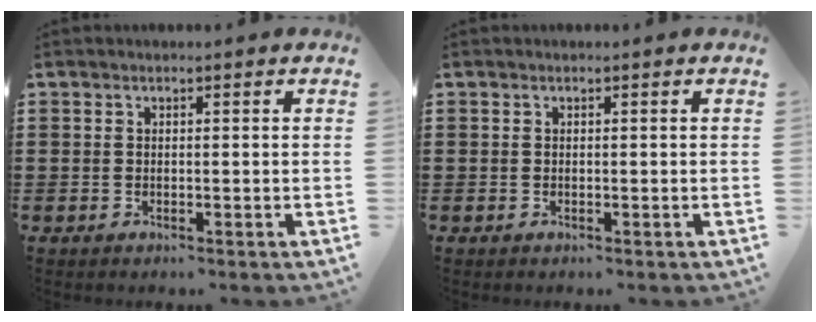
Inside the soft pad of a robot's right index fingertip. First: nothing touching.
{"total": 0.0}